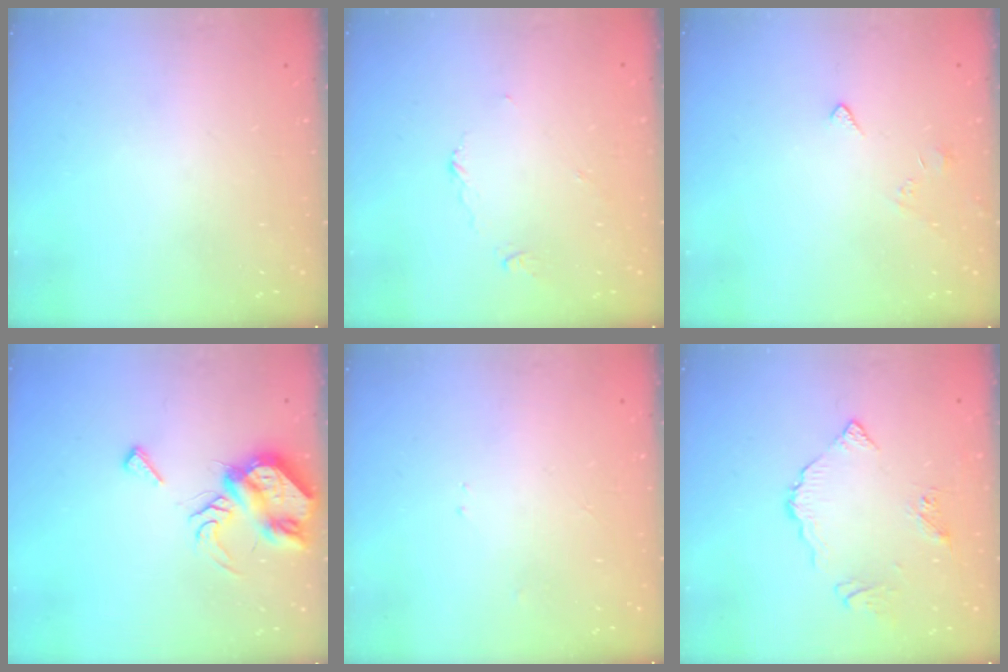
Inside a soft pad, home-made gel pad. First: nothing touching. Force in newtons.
{"total": 3.3, "press": 3.3, "slide": 0.4}
{"total": 2.7, "press": 2.6, "slide": 0.4}
{"total": 9.0, "press": 9.0, "slide": 0.6}
{"total": 2.3, "press": 2.3, "slide": 0.3}
{"total": 6.1, "press": 6.1, "slide": 0.3}